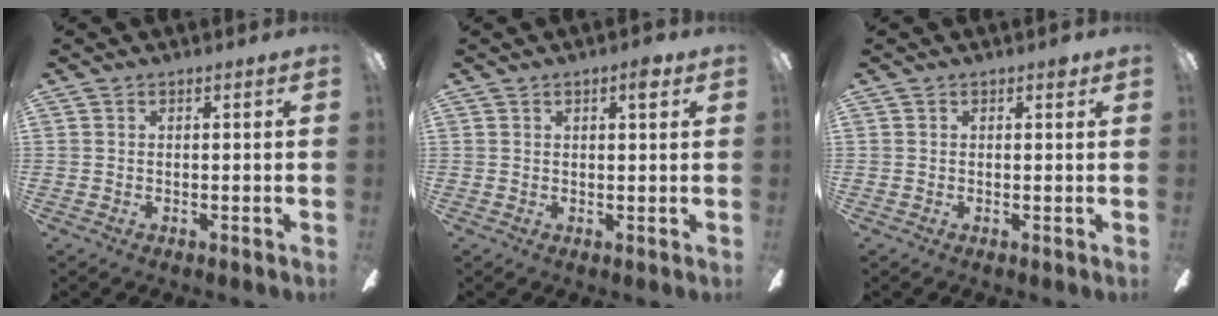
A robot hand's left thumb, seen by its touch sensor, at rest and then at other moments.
{"total": 3.3, "force": [1.9, 0.6, 2.6], "torque": [-0.032, -0.006, 0.025]}
{"total": 1.3, "force": [0.9, 0.6, 0.7], "torque": [-0.001, -0.004, 0.012]}